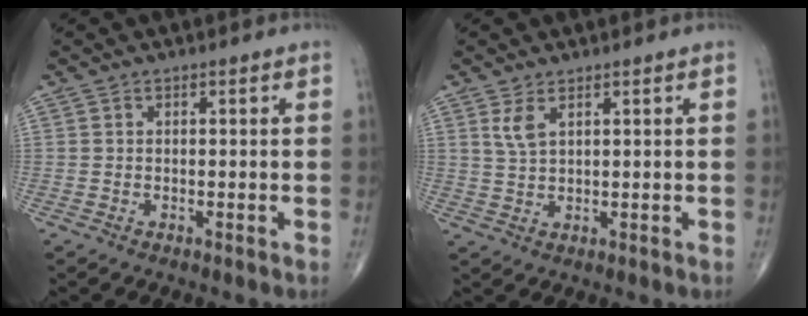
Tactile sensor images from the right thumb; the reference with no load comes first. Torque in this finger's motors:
{"motor_torque": [-0.37, 0.32, 0.42, 0.22, 0.00]}